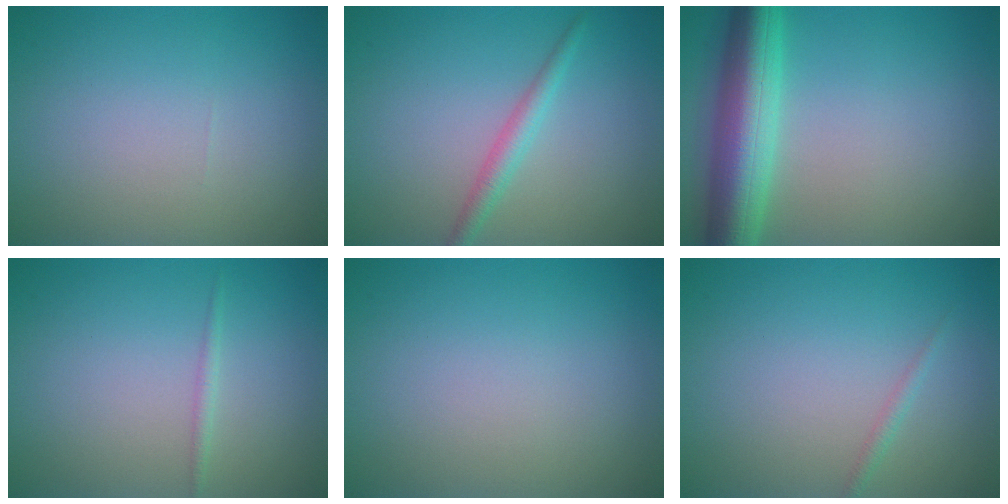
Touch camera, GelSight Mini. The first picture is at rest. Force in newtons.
{"total": 1.9, "press": 1.9, "slide": 0.0}
{"total": 7.7, "press": 7.7, "slide": 0.3}
{"total": 0.7, "press": 0.7, "slide": 0.0}
{"total": 0.0}
{"total": 0.8, "press": 0.8, "slide": 0.1}